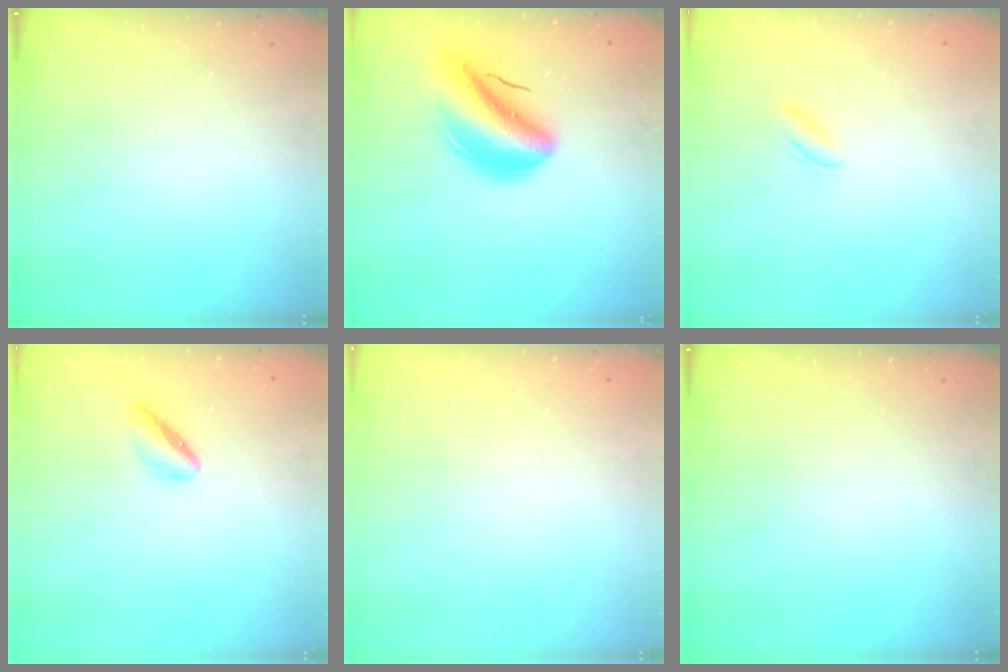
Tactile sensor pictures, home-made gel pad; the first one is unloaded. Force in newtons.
{"total": 10.1, "press": 9.5, "slide": 3.2}
{"total": 2.3, "press": 2.1, "slide": 0.9}
{"total": 3.9, "press": 3.7, "slide": 1.2}
{"total": 2.2, "press": 2.2, "slide": 0.1}
{"total": 0.0}